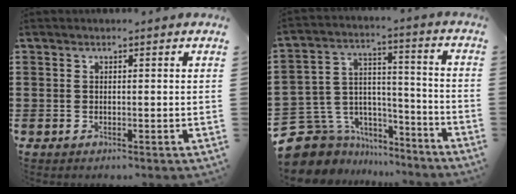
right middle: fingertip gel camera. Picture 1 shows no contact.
{"total": 8.8, "force": [-6.6, 5.9, 0.8], "torque": [-0.054, 0.000, -0.123]}